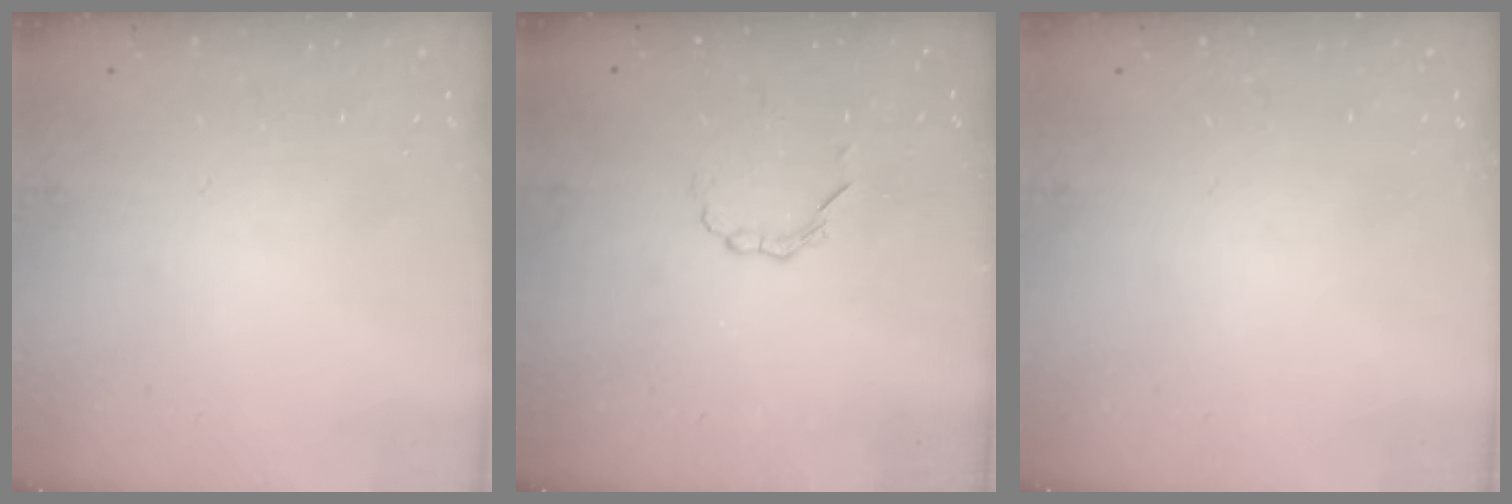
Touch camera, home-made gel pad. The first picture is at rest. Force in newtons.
{"total": 3.2, "press": 3.1, "slide": 0.7}
{"total": 0.0}